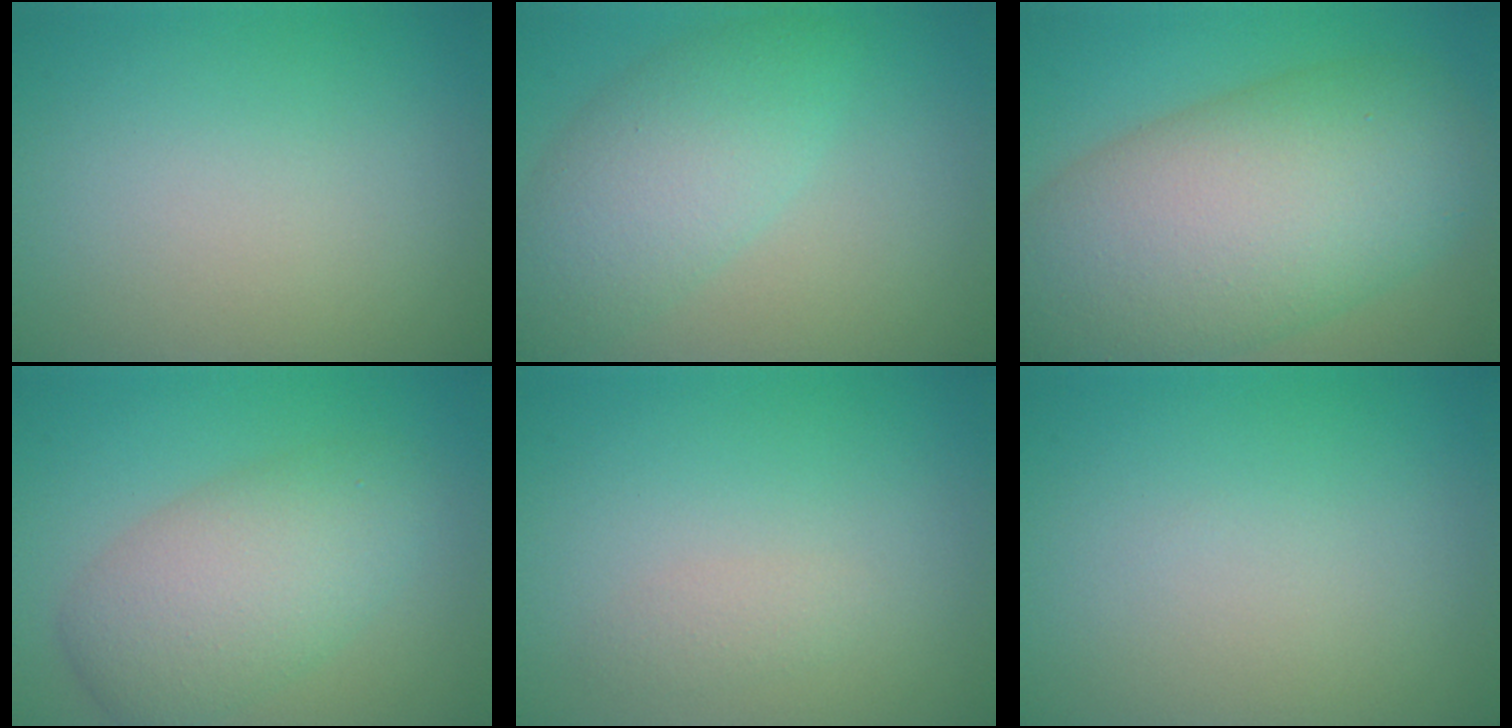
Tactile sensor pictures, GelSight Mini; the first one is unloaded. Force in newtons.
{"total": 3.7, "press": 3.7, "slide": 0.3}
{"total": 13.2, "press": 13.2, "slide": 0.8}
{"total": 5.9, "press": 5.9, "slide": 0.0}
{"total": 1.0, "press": 1.0, "slide": 0.0}
{"total": 0.0}